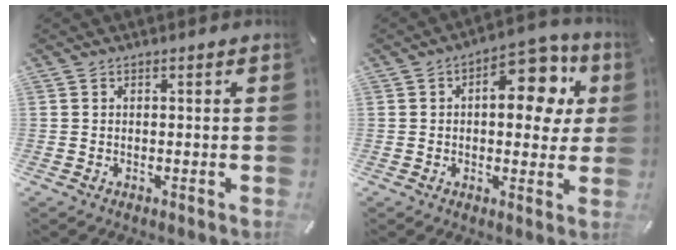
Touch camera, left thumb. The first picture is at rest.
{"total": 14.0, "force": [3.9, 7.7, 11.0], "torque": [-0.133, -0.020, 0.061]}